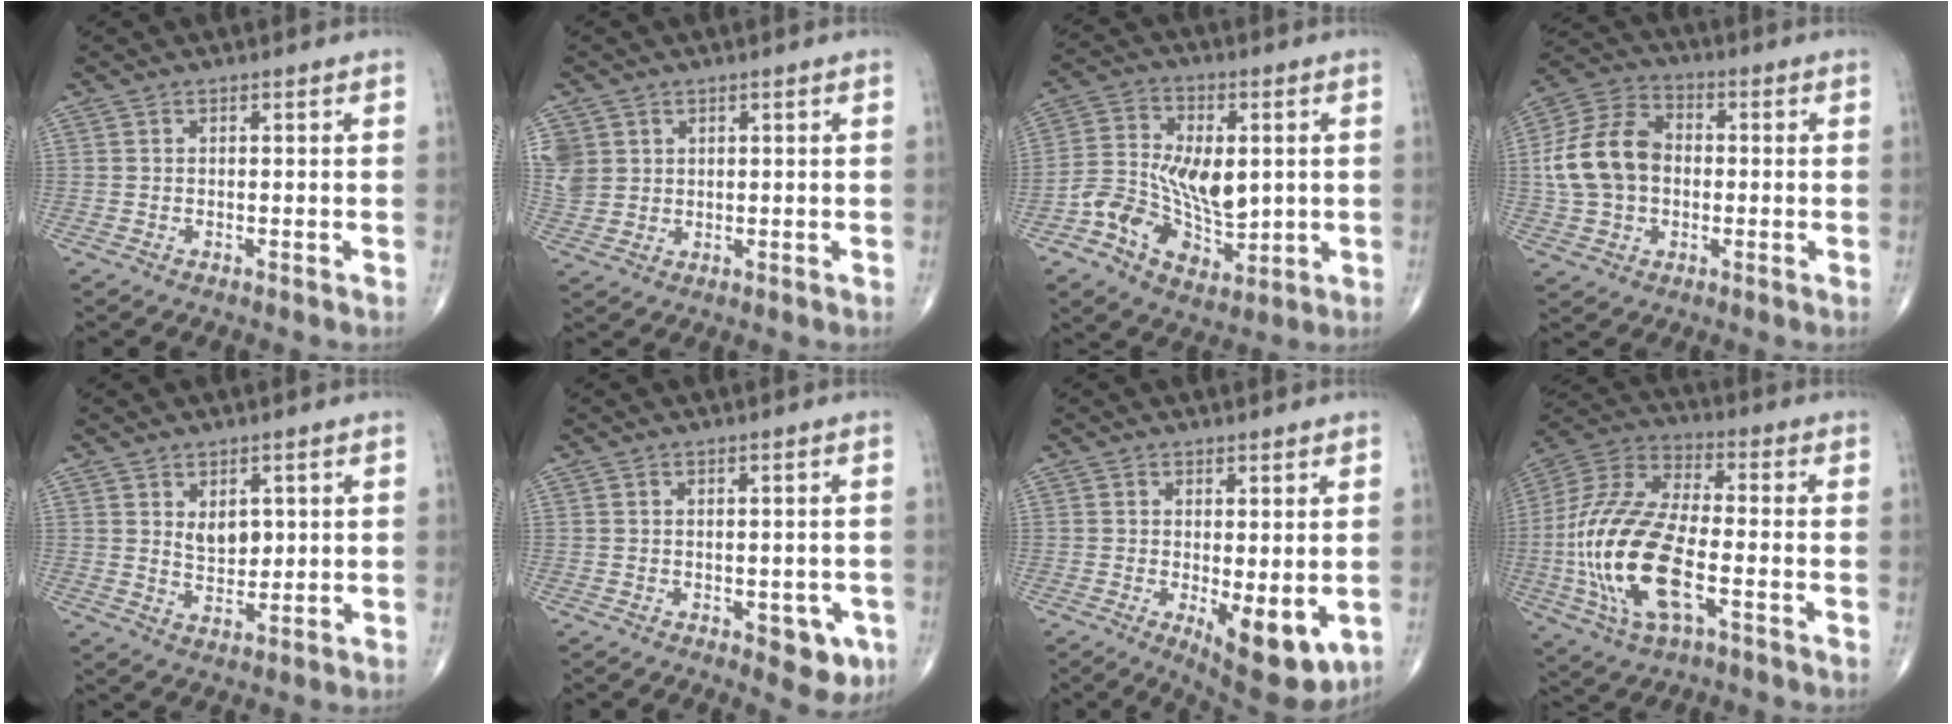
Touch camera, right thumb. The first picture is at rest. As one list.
[{"total": 8.6, "force": [2.6, 7.5, 3.3], "torque": [-0.084, 0.005, 0.065]}, {"total": 15.8, "force": [-0.8, 10.3, 12.0], "torque": [-0.188, 0.013, -0.002]}, {"total": 13.9, "force": [-0.1, 10.4, 9.3], "torque": [-0.165, 0.028, -0.008]}, {"total": 4.9, "force": [1.5, 3.2, 3.4], "torque": [-0.039, -0.016, 0.032]}, {"total": 5.6, "force": [-1.9, 3.0, 4.4], "torque": [-0.027, -0.002, -0.018]}, {"total": 9.9, "force": [-1.9, 3.8, 8.9], "torque": [-0.114, -0.024, -0.016]}, {"total": 22.0, "force": [-5.1, 9.6, 19.1], "torque": [-0.420, 0.016, -0.089]}]